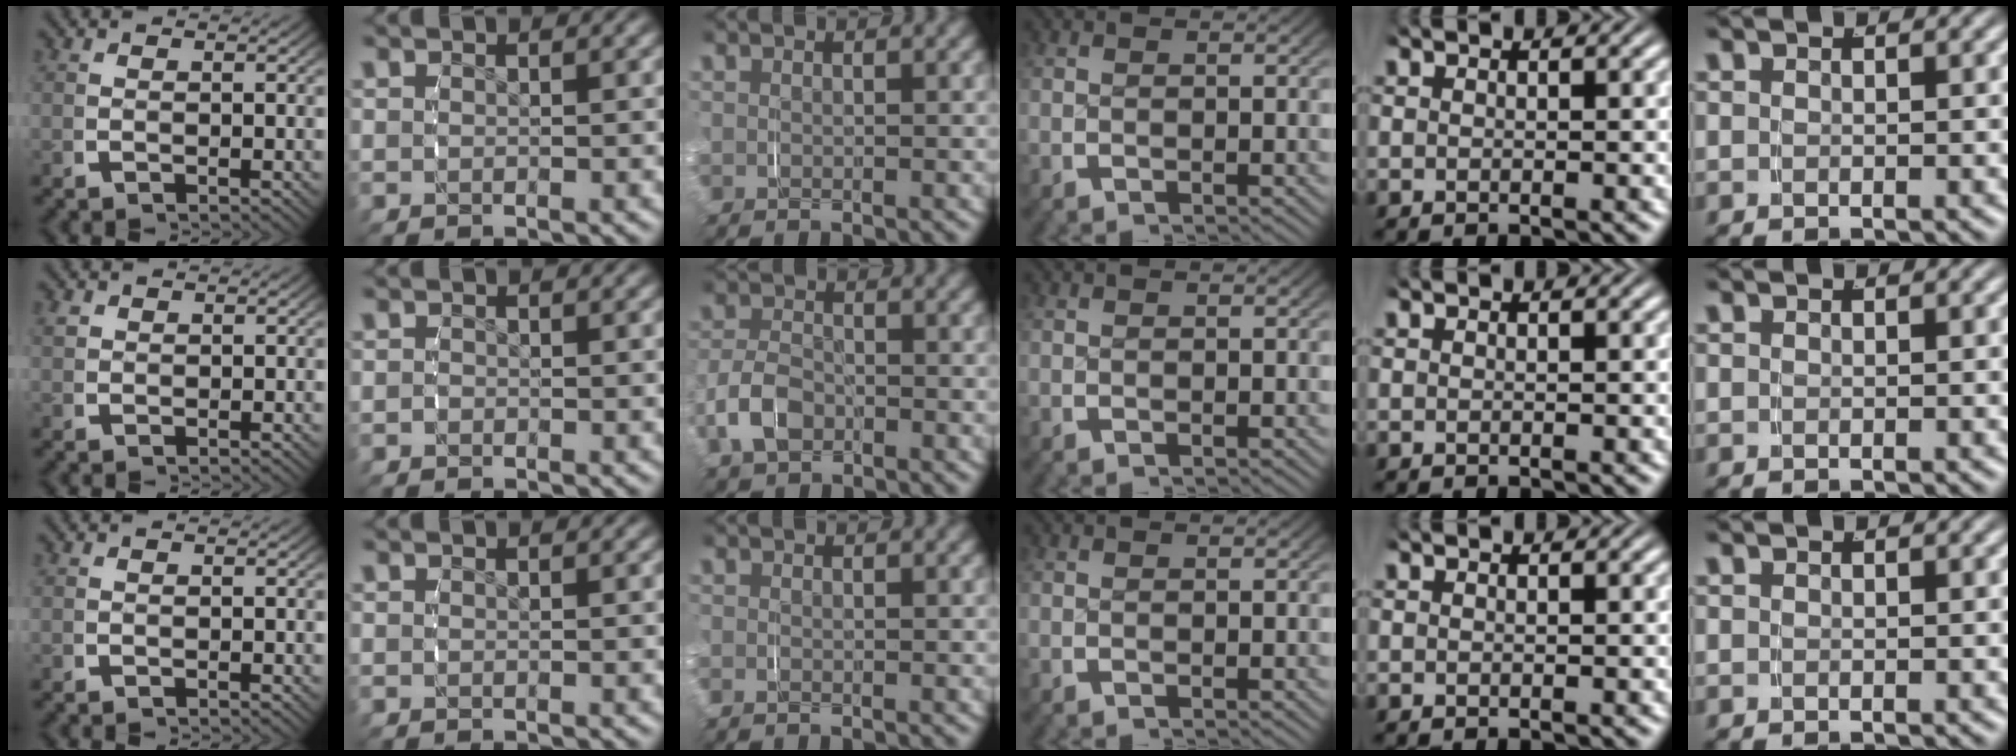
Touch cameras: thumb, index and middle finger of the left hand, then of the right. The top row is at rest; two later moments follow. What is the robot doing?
{"motion": "grasp_and_lifting", "object": "paper towel"}